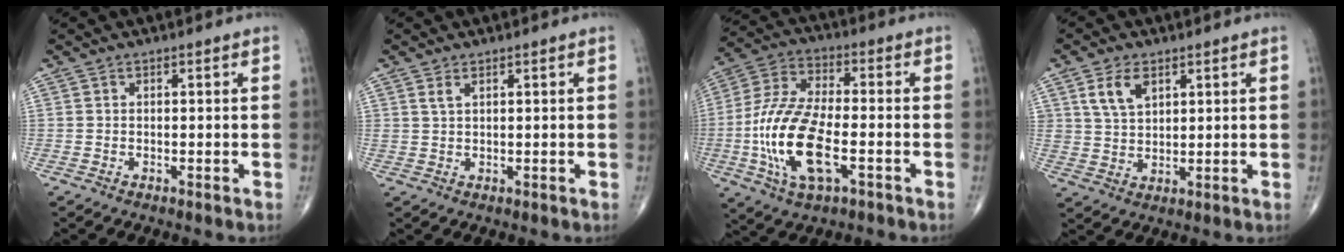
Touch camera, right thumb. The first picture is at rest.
{"total": 1.5, "force": [0.9, 0.6, 1.0], "torque": [-0.022, 0.000, 0.023]}
{"total": 17.3, "force": [-4.4, 7.6, 14.9], "torque": [-0.314, 0.018, -0.080]}
{"total": 6.0, "force": [2.9, 3.7, 3.8], "torque": [-0.062, -0.014, 0.059]}